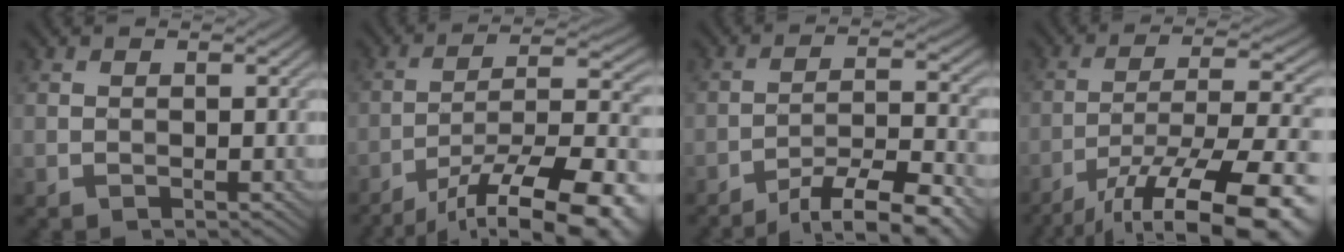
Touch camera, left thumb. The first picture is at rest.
{"total": 17.3, "force": [-11.7, 5.0, 11.7], "torque": [-0.161, -0.008, -0.180]}
{"total": 9.8, "force": [-7.4, 2.0, 6.1], "torque": [-0.109, 0.003, -0.118]}
{"total": 16.9, "force": [-11.2, 5.0, 11.5], "torque": [-0.179, -0.017, -0.169]}